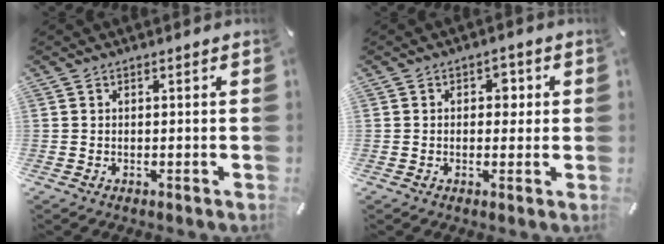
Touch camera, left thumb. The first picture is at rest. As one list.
[{"total": 3.3, "force": [0.4, 2.5, 2.2], "torque": [-0.013, -0.003, -0.005]}]